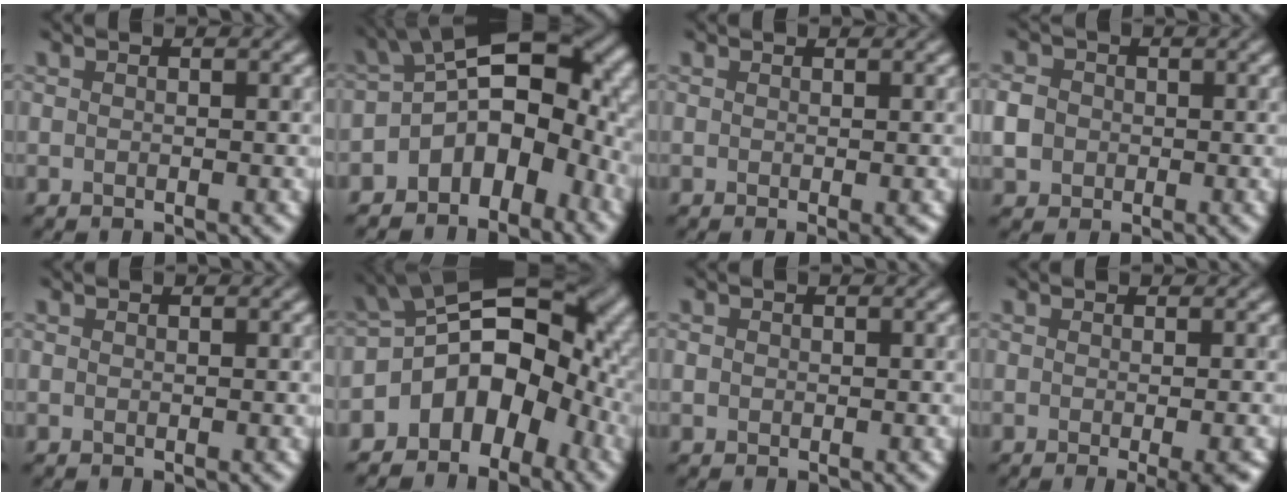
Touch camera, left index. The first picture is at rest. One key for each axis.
{"total": 10.8, "fx": -3.3, "fy": 6.6, "fz": 7.9, "tx": -0.101, "ty": 0.007, "tz": -0.064}
{"total": 1.4, "fx": -0.6, "fy": 0.2, "fz": 1.3, "tx": -0.014, "ty": -0.005, "tz": -0.005}
{"total": 2.8, "fx": -0.4, "fy": 2.6, "fz": 1.1, "tx": -0.017, "ty": 0.002, "tz": -0.012}
{"total": 0.0}
{"total": 10.6, "fx": -3.8, "fy": 6.9, "fz": 7.1, "tx": -0.089, "ty": 0.010, "tz": -0.081}
{"total": 0.7, "fx": -0.1, "fy": 0.6, "fz": 0.2, "tx": -0.001, "ty": -0.003, "tz": -0.003}
{"total": 5.3, "fx": -2.1, "fy": 1.9, "fz": 4.5, "tx": -0.029, "ty": 0.000, "tz": -0.019}